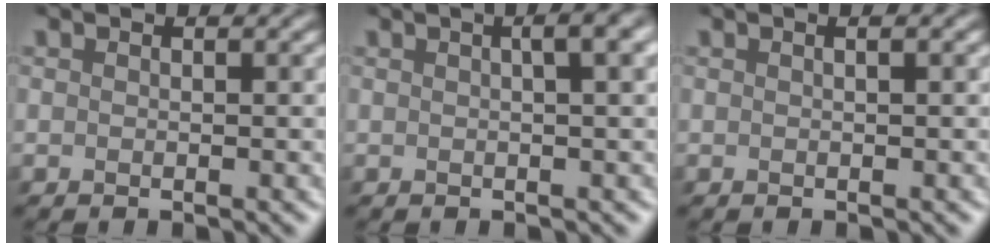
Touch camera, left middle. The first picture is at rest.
{"total": 5.2, "force": [1.8, 2.2, 4.3], "torque": [-0.020, 0.034, -0.005]}
{"total": 1.7, "force": [0.7, 0.8, 1.3], "torque": [-0.001, -0.001, -0.005]}